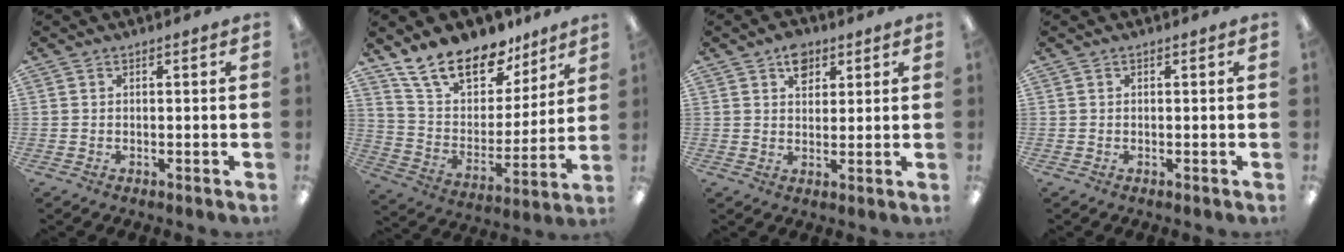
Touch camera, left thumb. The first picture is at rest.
{"total": 17.4, "force": [13.2, 8.6, 7.3], "torque": [-0.137, -0.083, 0.242]}
{"total": 5.6, "force": [3.4, 3.7, 2.5], "torque": [-0.019, -0.009, 0.055]}
{"total": 0.0}